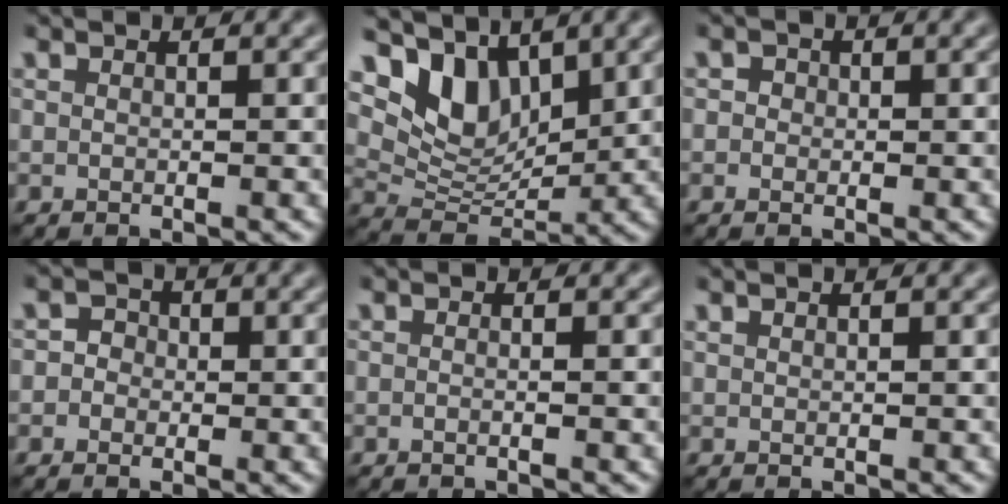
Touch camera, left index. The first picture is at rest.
{"total": 5.1, "force": [2.8, 3.0, 3.1], "torque": [-0.060, -0.012, 0.051]}
{"total": 0.7, "force": [-0.4, 0.6, 0.1], "torque": [0.005, 0.002, -0.012]}
{"total": 1.3, "force": [-1.0, 0.9, 0.0], "torque": [0.012, 0.002, -0.020]}
{"total": 1.5, "force": [-0.3, 0.7, 1.3], "torque": [0.010, 0.001, -0.031]}
{"total": 0.0}